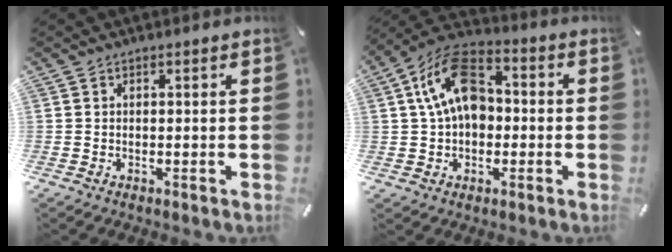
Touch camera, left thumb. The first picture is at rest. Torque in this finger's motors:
{"motor_torque": [2.07, 2.64, 1.38, -1.13, 0.17]}